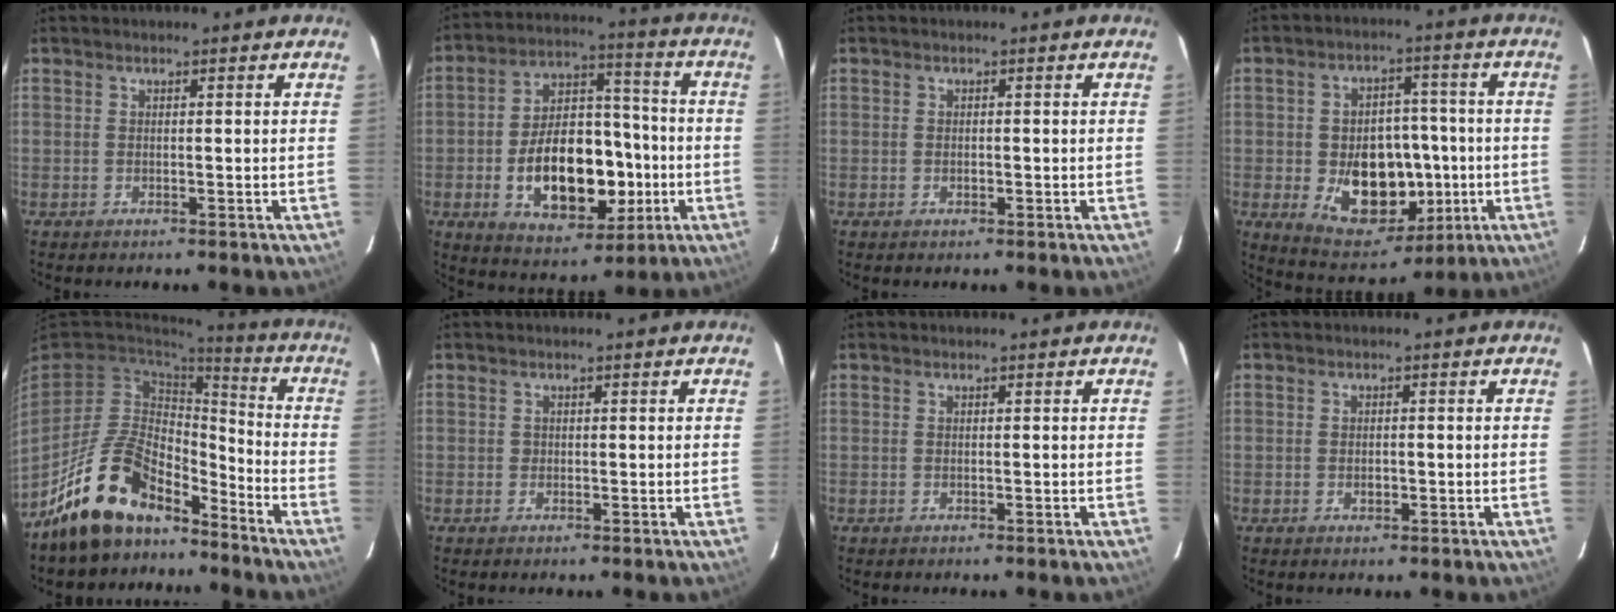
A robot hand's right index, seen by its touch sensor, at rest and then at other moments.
{"total": 19.2, "force": [-4.5, 11.5, 14.6], "torque": [-0.269, 0.029, -0.051]}
{"total": 0.9, "force": [-0.2, 0.7, 0.5], "torque": [-0.008, 0.002, -0.003]}
{"total": 15.8, "force": [-3.0, 11.4, 10.6], "torque": [-0.200, 0.010, -0.020]}
{"total": 16.8, "force": [-12.6, 7.7, 8.0], "torque": [-0.175, 0.017, -0.212]}
{"total": 0.6, "force": [-0.1, 0.6, 0.0], "torque": [0.004, 0.001, -0.001]}
{"total": 0.0}
{"total": 1.6, "force": [-0.4, 1.2, 0.9], "torque": [-0.016, 0.003, -0.006]}